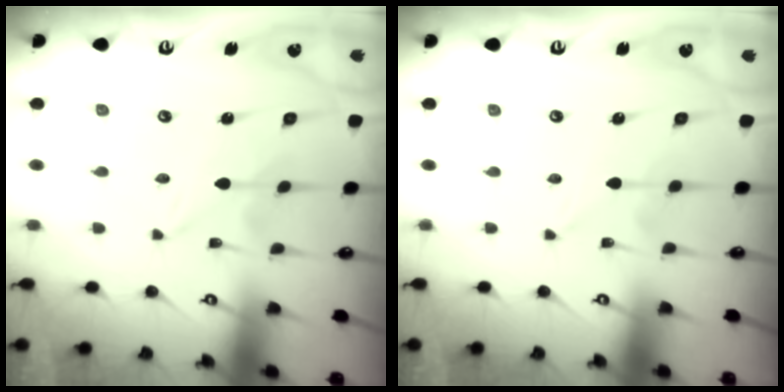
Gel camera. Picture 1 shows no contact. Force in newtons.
{"total": 0.0}